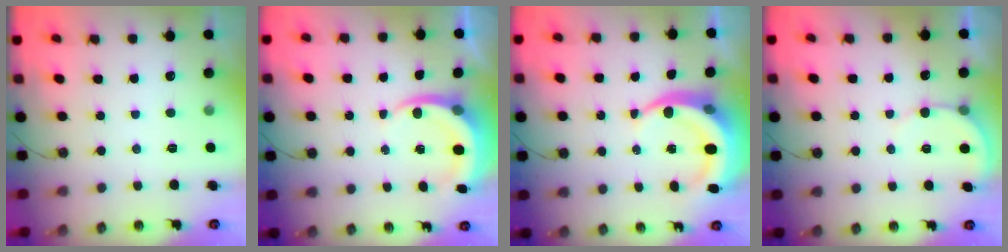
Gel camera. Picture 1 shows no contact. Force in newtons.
{"total": 5.7, "press": 5.6, "slide": 0.7}
{"total": 9.5, "press": 9.5, "slide": 1.1}
{"total": 4.4, "press": 4.3, "slide": 1.0}